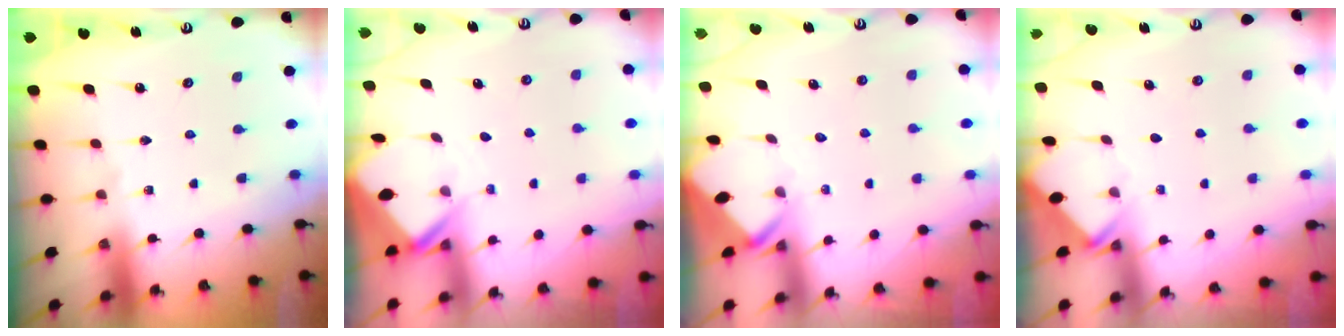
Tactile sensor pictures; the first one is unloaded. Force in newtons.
{"total": 2.4, "press": 2.4, "slide": 0.1}
{"total": 3.5, "press": 3.5, "slide": 0.3}
{"total": 4.2, "press": 4.2, "slide": 0.3}